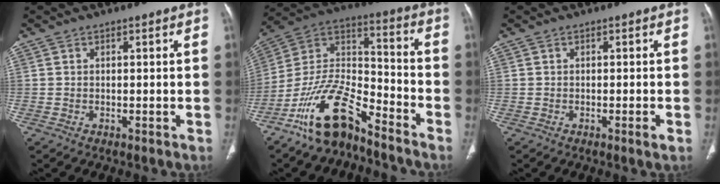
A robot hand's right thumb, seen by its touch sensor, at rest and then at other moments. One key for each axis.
{"total": 15.0, "fx": -10.9, "fy": 5.3, "fz": 8.8, "tx": -0.151, "ty": 0.087, "tz": -0.209}
{"total": 1.2, "fx": -0.5, "fy": 0.0, "fz": 1.0, "tx": -0.016, "ty": -0.003, "tz": -0.009}